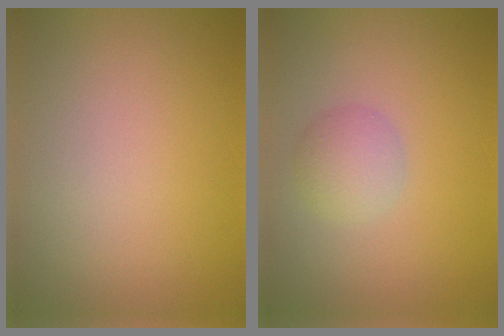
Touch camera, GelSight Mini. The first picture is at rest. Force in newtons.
{"total": 2.3, "press": 2.3, "slide": 0.0}